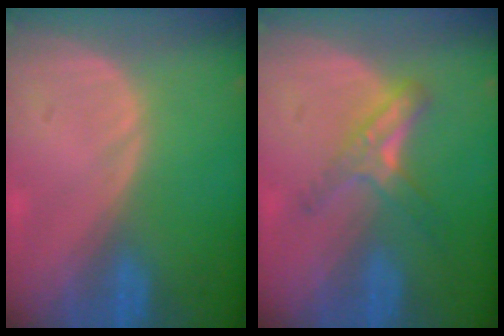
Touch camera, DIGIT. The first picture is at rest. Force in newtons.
{"total": 5.4, "press": 4.8, "slide": 2.6}